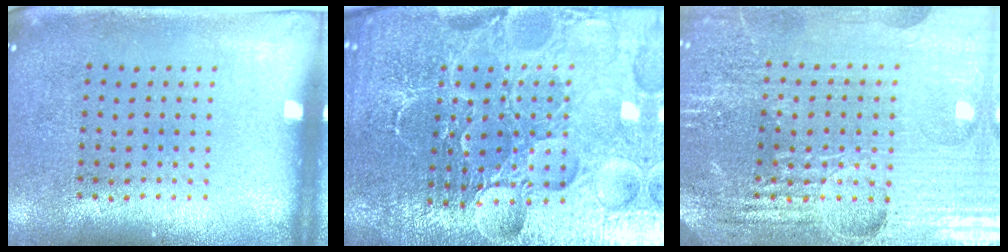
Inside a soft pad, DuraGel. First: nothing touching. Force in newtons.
{"total": 6.8, "press": 6.0, "slide": 3.2}
{"total": 5.5, "press": 5.0, "slide": 2.4}